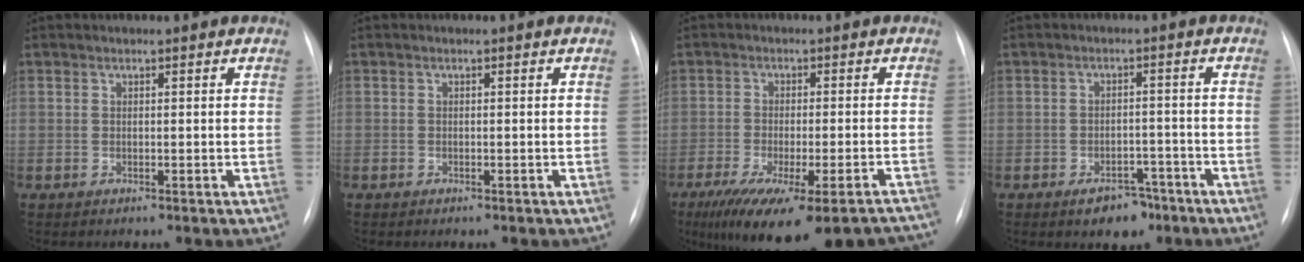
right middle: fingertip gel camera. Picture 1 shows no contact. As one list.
[{"total": 0.0}, {"total": 20.7, "force": [-16.8, 4.1, 11.4], "torque": [-0.142, -0.021, -0.224]}, {"total": 5.1, "force": [-3.5, 2.8, 2.5], "torque": [-0.032, 0.006, -0.045]}]